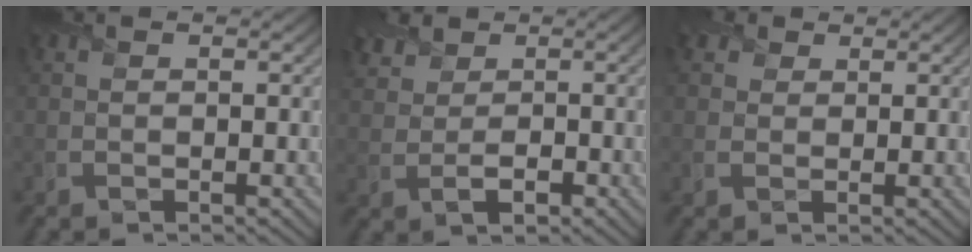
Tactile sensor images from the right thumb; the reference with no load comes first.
{"total": 4.2, "force": [1.1, 3.2, 2.6], "torque": [-0.055, 0.000, 0.018]}
{"total": 2.6, "force": [1.6, 1.8, 0.9], "torque": [-0.024, 0.005, 0.028]}